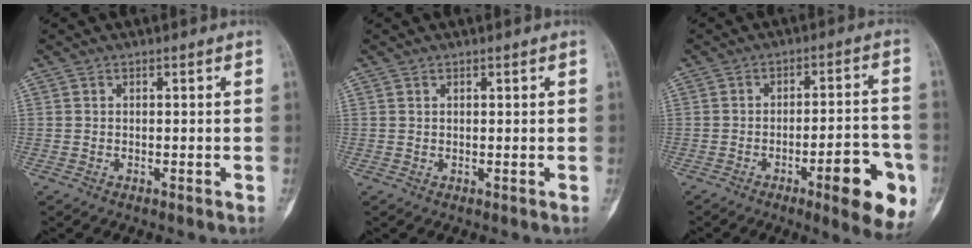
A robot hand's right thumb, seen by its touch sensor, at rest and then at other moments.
{"total": 0.0}
{"total": 13.8, "force": [-5.8, 3.7, 11.9], "torque": [-0.134, 0.025, -0.073]}